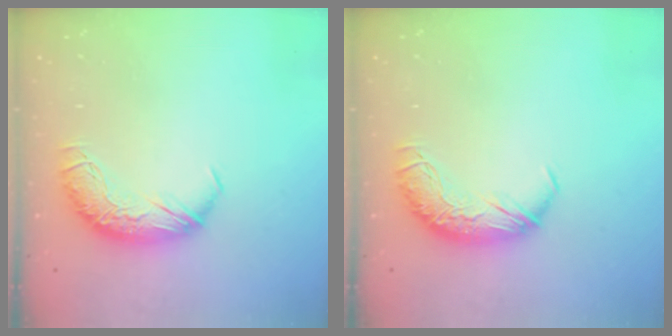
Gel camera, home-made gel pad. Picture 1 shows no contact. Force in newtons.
{"total": 0.0}